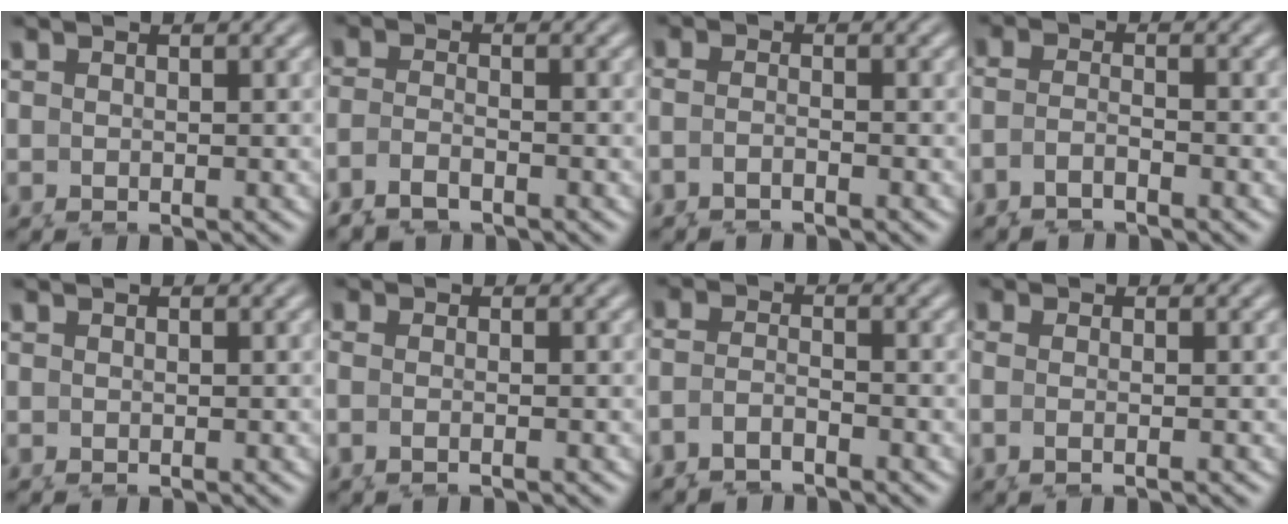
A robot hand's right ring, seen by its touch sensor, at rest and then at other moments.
{"total": 3.8, "force": [-1.7, 3.1, 1.3], "torque": [-0.048, -0.017, -0.026]}
{"total": 2.1, "force": [-1.2, 1.3, 1.2], "torque": [-0.035, -0.012, -0.015]}
{"total": 3.7, "force": [-1.4, 3.0, 1.6], "torque": [-0.051, -0.017, -0.023]}
{"total": 0.0}
{"total": 1.6, "force": [-0.4, 0.8, 1.4], "torque": [-0.046, -0.009, 0.001]}
{"total": 4.0, "force": [-1.7, 3.4, 1.2], "torque": [-0.047, -0.019, -0.030]}
{"total": 1.7, "force": [-0.2, 0.8, 1.5], "torque": [-0.050, -0.009, 0.004]}